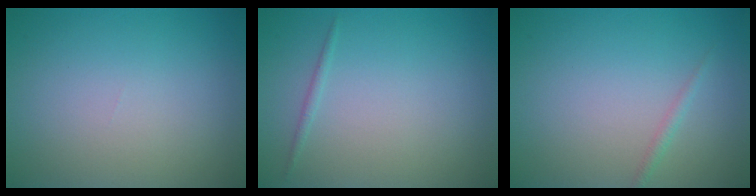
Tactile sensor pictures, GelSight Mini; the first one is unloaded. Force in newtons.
{"total": 0.6, "press": 0.6, "slide": 0.1}
{"total": 0.8, "press": 0.8, "slide": 0.1}